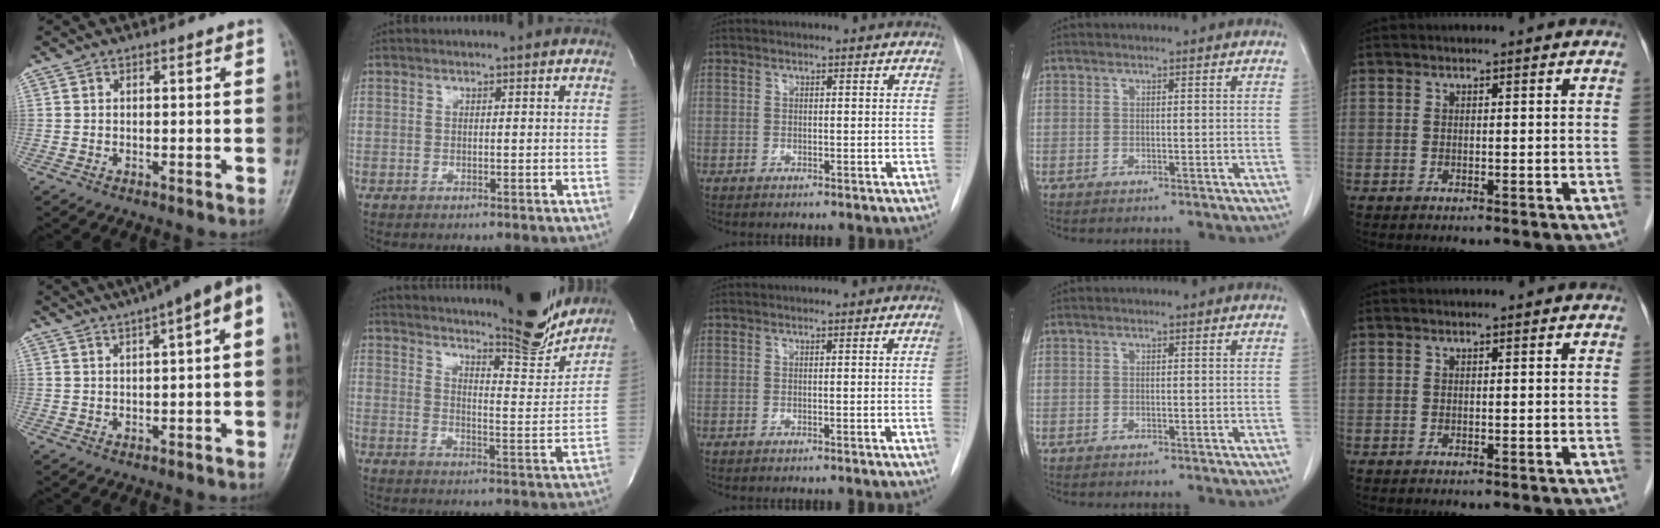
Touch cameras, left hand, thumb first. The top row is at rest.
{"thumb": {"total": 10.3, "force": [4.1, 2.4, 9.1], "torque": [-0.124, 0.037, 0.048]}, "index": {"total": 23.2, "force": [21.3, 2.0, 9.1], "torque": [-0.140, -0.065, 0.276]}, "middle": {"total": 1.0, "force": [0.1, -0.5, 0.9], "torque": [-0.010, -0.003, 0.001]}}